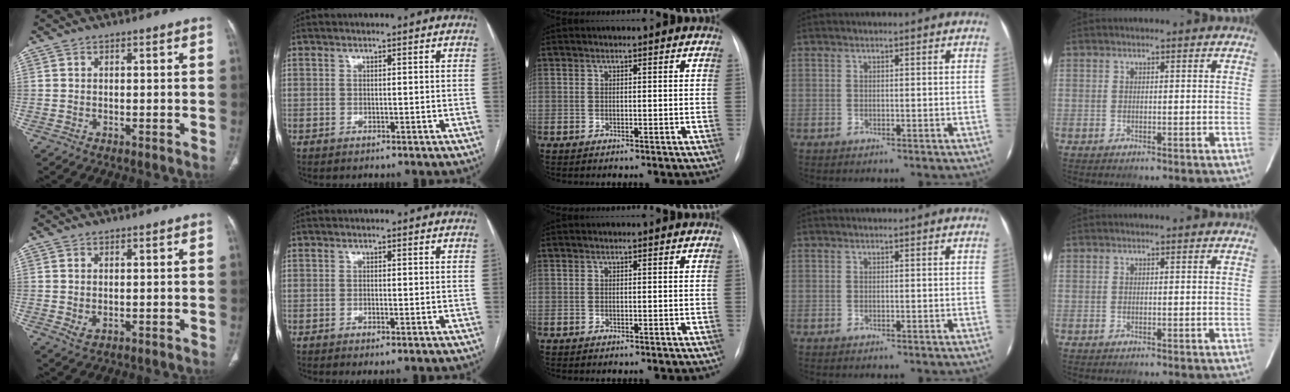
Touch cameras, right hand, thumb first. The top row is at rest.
{"thumb": {"total": 1.9, "force": [-0.1, 1.2, 1.5], "torque": [-0.034, -0.005, 0.006]}, "index": {"total": 1.1, "force": [-0.6, 0.1, 0.9], "torque": [-0.013, -0.001, -0.007]}}